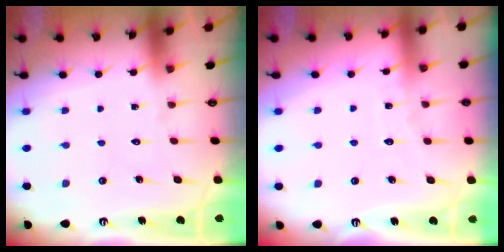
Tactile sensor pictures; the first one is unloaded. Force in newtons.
{"total": 2.7, "press": 2.7, "slide": 0.3}